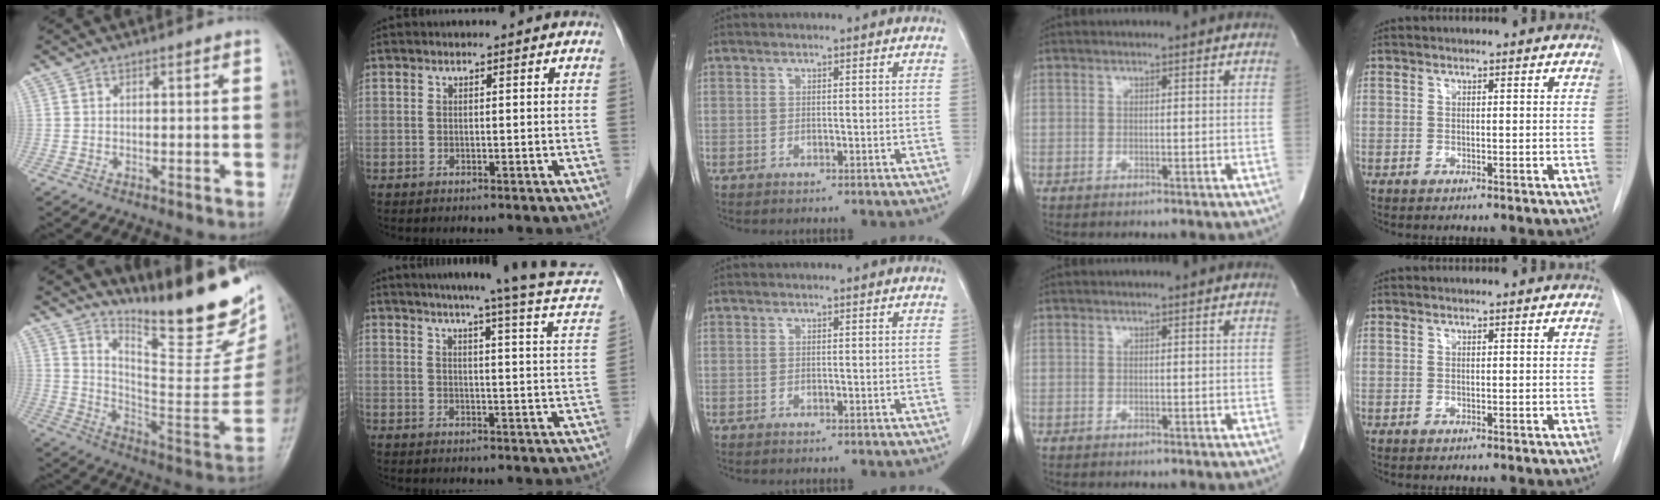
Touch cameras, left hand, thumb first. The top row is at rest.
{"thumb": {"total": 24.7, "force": [18.5, 5.6, 15.3], "torque": [-0.192, -0.134, 0.277]}, "index": {"total": 20.2, "force": [17.9, -0.7, 9.5], "torque": [-0.130, -0.043, 0.202]}}